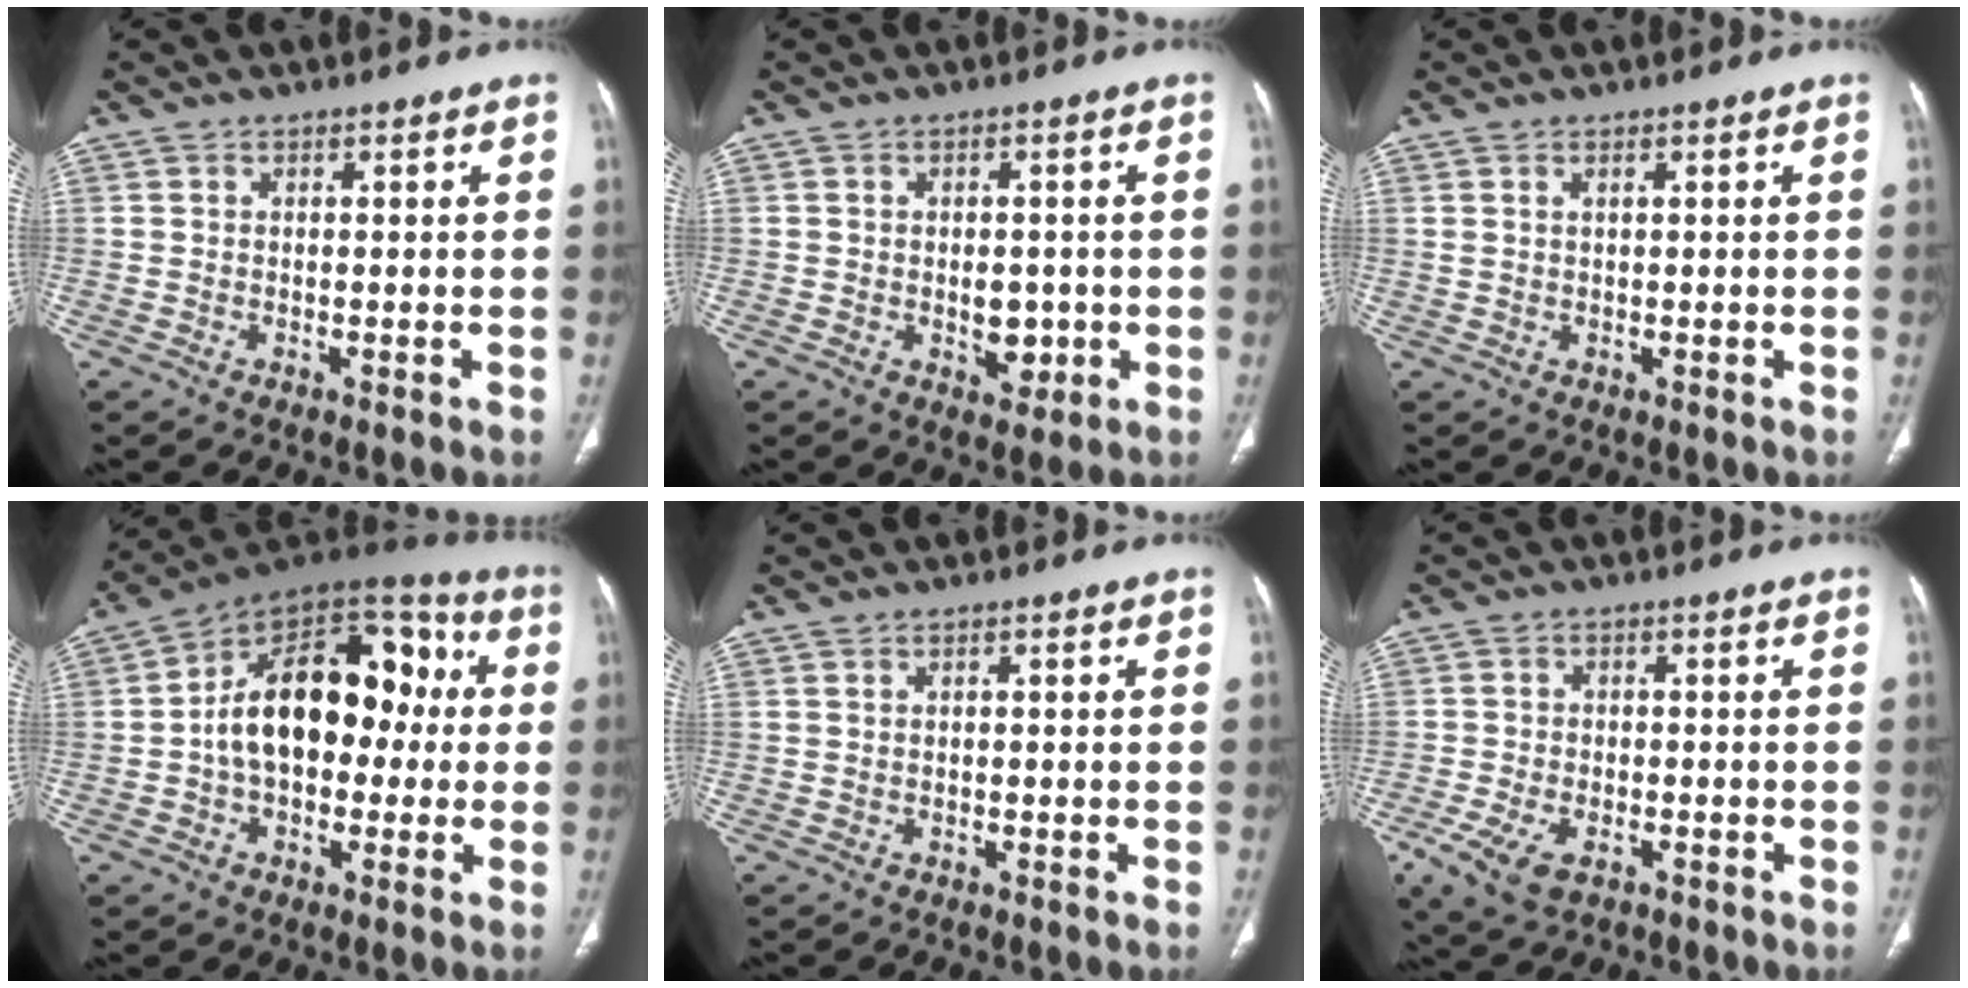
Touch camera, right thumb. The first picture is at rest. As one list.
[{"total": 4.5, "force": [-0.8, 3.1, 3.2], "torque": [-0.026, 0.000, -0.002]}, {"total": 0.6, "force": [0.4, 0.2, 0.5], "torque": [-0.011, 0.009, 0.011]}, {"total": 20.9, "force": [0.7, 13.2, 16.2], "torque": [-0.220, 0.052, 0.003]}, {"total": 0.0}, {"total": 7.8, "force": [-3.8, 4.3, 5.3], "torque": [-0.110, 0.002, -0.064]}]